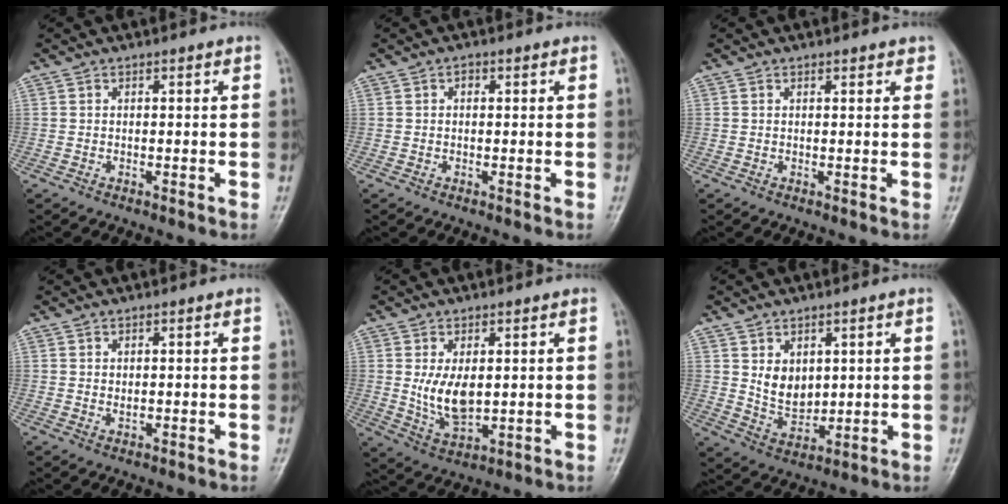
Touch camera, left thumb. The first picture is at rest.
{"total": 1.0, "force": [0.3, 0.7, 0.7], "torque": [-0.004, 0.003, 0.000]}
{"total": 1.3, "force": [1.0, 0.6, 0.6], "torque": [0.000, -0.003, 0.009]}
{"total": 1.0, "force": [0.1, 0.7, 0.7], "torque": [-0.008, 0.000, 0.004]}
{"total": 7.4, "force": [0.8, 4.1, 6.2], "torque": [-0.101, -0.013, 0.027]}
{"total": 6.4, "force": [1.8, 4.7, 4.1], "torque": [-0.046, -0.022, 0.047]}